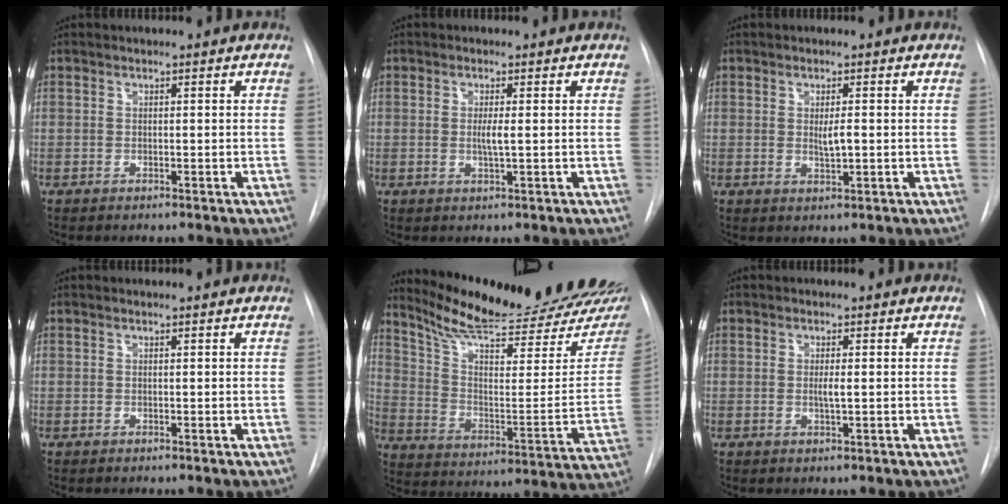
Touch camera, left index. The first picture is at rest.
{"total": 1.9, "force": [0.1, 0.0, 1.9], "torque": [-0.041, -0.003, 0.001]}
{"total": 2.2, "force": [0.1, 0.5, 2.1], "torque": [-0.039, -0.003, 0.004]}
{"total": 0.5, "force": [0.5, 0.0, 0.0], "torque": [-0.001, 0.006, 0.009]}
{"total": 26.0, "force": [22.4, 3.2, 12.9], "torque": [-0.199, -0.076, 0.312]}
{"total": 1.6, "force": [0.1, 0.1, 1.6], "torque": [-0.035, -0.002, 0.002]}